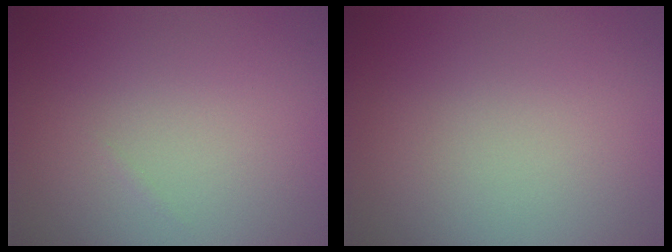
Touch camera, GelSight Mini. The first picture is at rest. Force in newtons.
{"total": 0.0}